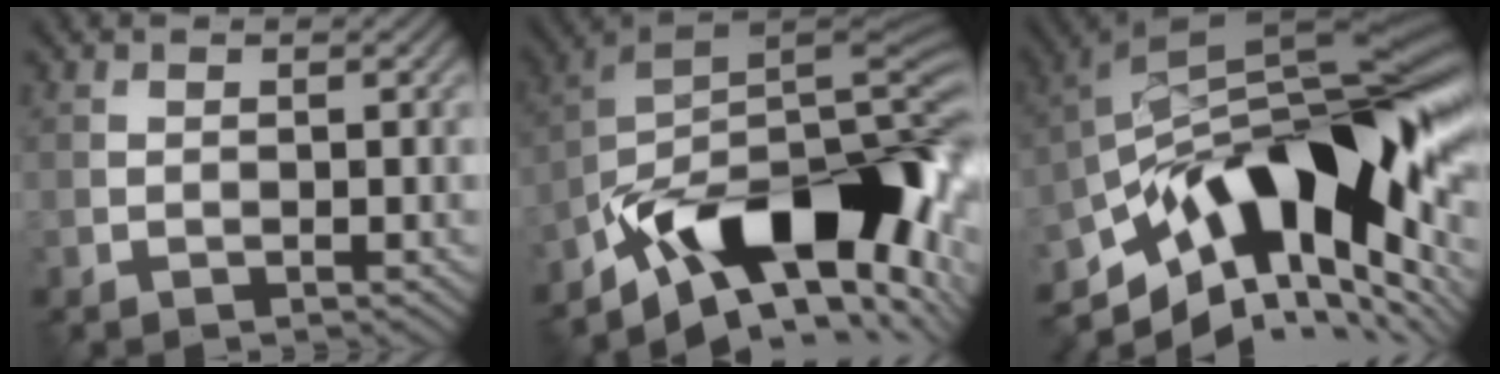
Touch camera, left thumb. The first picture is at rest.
{"total": 16.6, "force": [-8.2, 7.2, 12.4], "torque": [-0.193, 0.006, -0.150]}
{"total": 17.3, "force": [-5.5, 8.0, 14.4], "torque": [-0.227, 0.018, -0.114]}